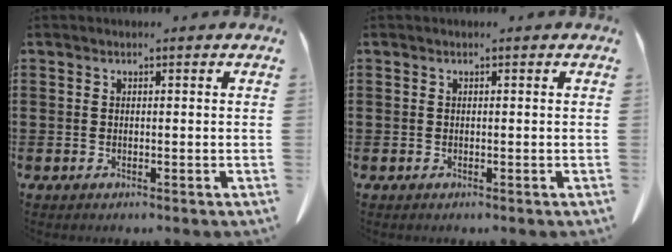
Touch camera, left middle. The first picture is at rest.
{"total": 0.0}